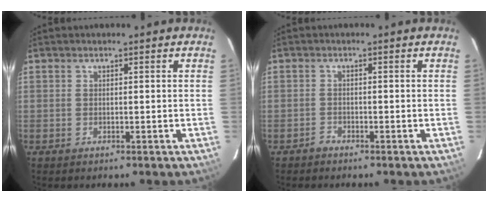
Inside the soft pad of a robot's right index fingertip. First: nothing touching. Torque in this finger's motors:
{"motor_torque": [0.12, 0.00, 0.00, -0.03]}